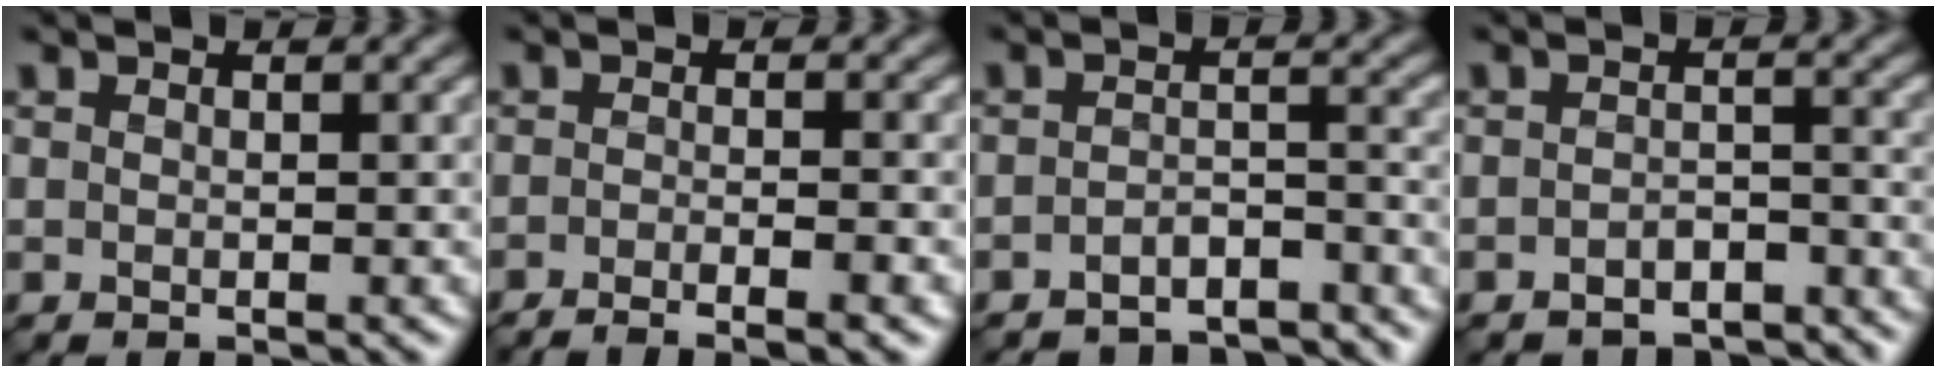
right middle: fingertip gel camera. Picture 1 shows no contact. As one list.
[{"total": 4.0, "force": [-2.5, 0.8, 3.0], "torque": [-0.041, 0.000, -0.032]}, {"total": 5.8, "force": [-5.5, 1.3, 1.2], "torque": [-0.022, -0.013, -0.078]}, {"total": 3.7, "force": [-3.5, 1.1, 0.7], "torque": [-0.011, -0.002, -0.053]}]